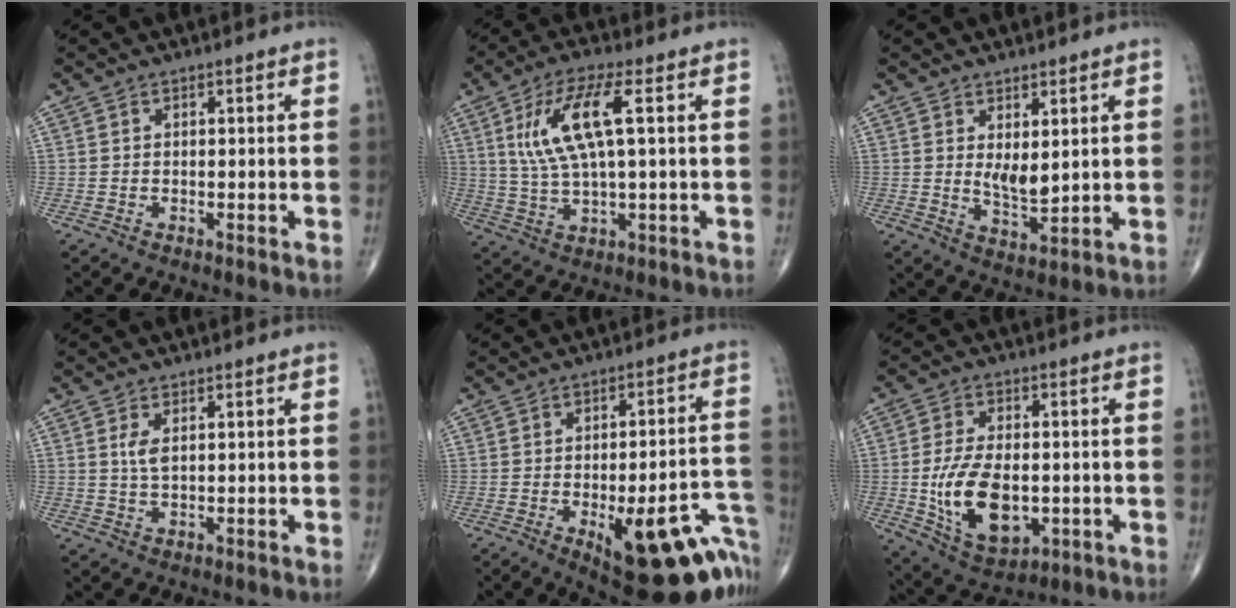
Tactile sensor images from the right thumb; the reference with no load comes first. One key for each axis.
{"total": 11.7, "fx": 3.0, "fy": 2.9, "fz": 10.9, "tx": -0.241, "ty": 0.004, "tz": 0.062}
{"total": 5.1, "fx": 1.5, "fy": 2.2, "fz": 4.4, "tx": -0.068, "ty": -0.024, "tz": 0.034}
{"total": 2.6, "fx": 0.8, "fy": 1.1, "fz": 2.3, "tx": -0.047, "ty": -0.004, "tz": 0.019}
{"total": 23.3, "fx": -10.3, "fy": 8.3, "fz": 19.2, "tx": -0.162, "ty": 0.052, "tz": -0.119}
{"total": 14.6, "fx": -2.1, "fy": 8.2, "fz": 11.9, "tx": -0.200, "ty": -0.007, "tz": -0.021}